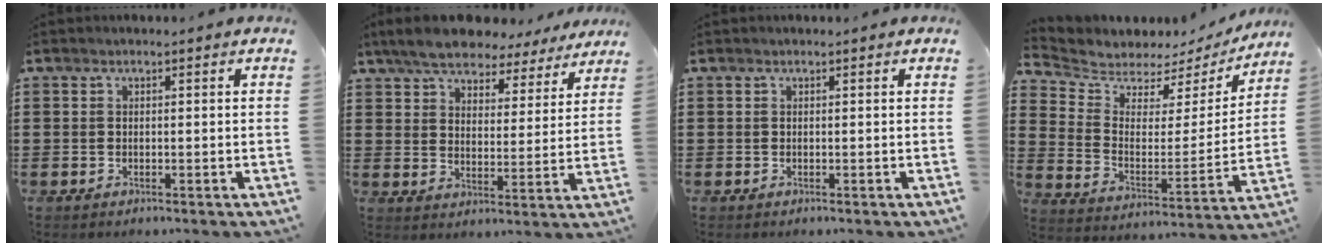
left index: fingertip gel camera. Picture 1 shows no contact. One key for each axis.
{"total": 7.0, "fx": 6.6, "fy": 1.7, "fz": 1.8, "tx": -0.067, "ty": -0.026, "tz": 0.119}
{"total": 0.0}
{"total": 4.6, "fx": 4.1, "fy": 1.8, "fz": 0.4, "tx": -0.042, "ty": -0.036, "tz": 0.065}